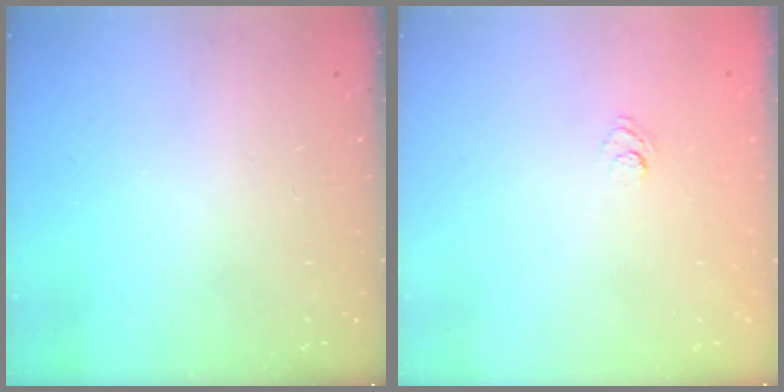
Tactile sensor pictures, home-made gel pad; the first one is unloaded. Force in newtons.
{"total": 2.6, "press": 2.3, "slide": 1.1}